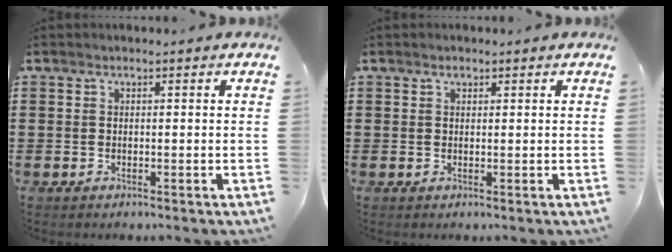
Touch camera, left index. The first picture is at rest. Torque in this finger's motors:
{"motor_torque": [0.03, -0.01, -0.02, -0.01]}